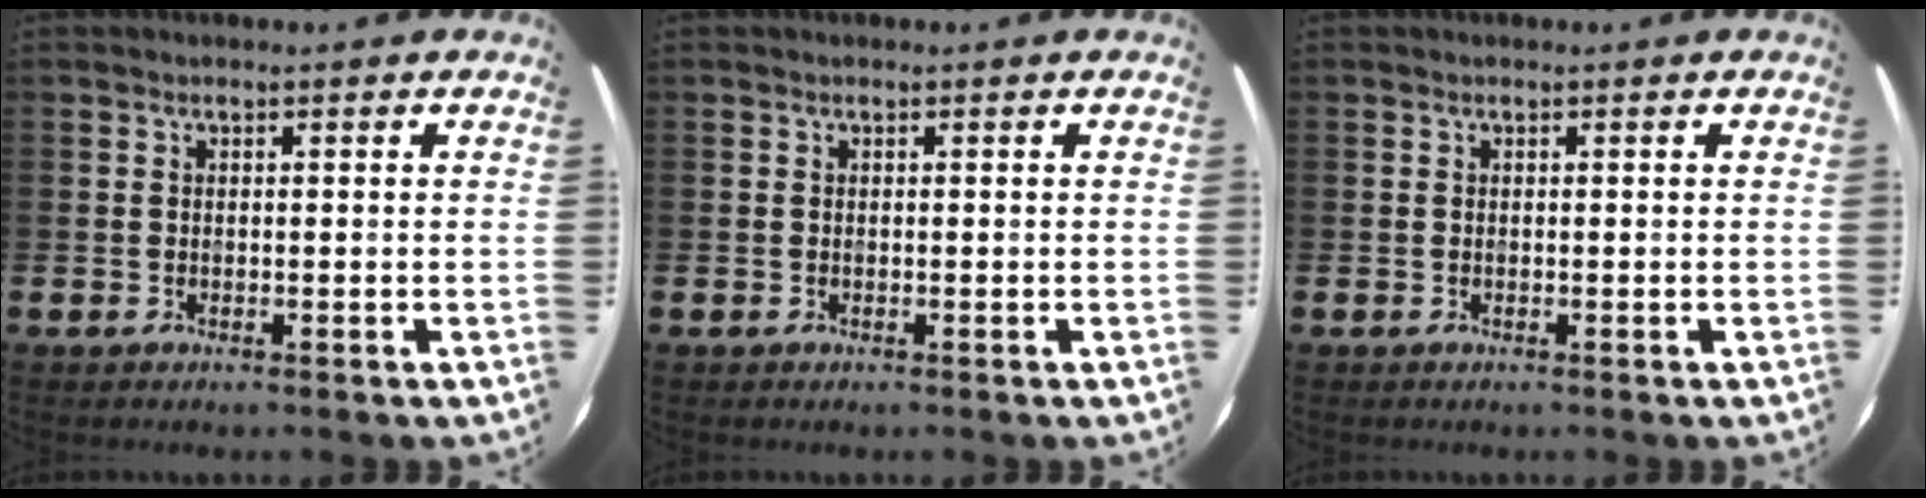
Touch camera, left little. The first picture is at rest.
{"total": 0.0}
{"total": 0.0}